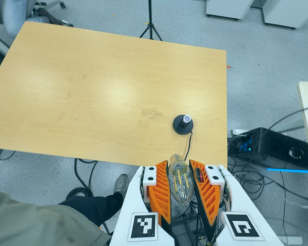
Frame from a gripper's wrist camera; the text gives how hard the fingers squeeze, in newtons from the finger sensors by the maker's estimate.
{"total": 20.7, "left": 22.0, "right": 19.4}